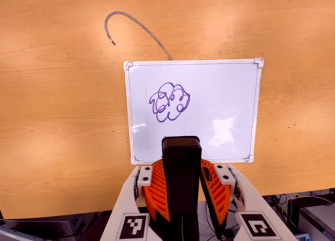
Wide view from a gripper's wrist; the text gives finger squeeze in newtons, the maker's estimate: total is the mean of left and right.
{"total": 8.3, "left": 7.5, "right": 9.1}